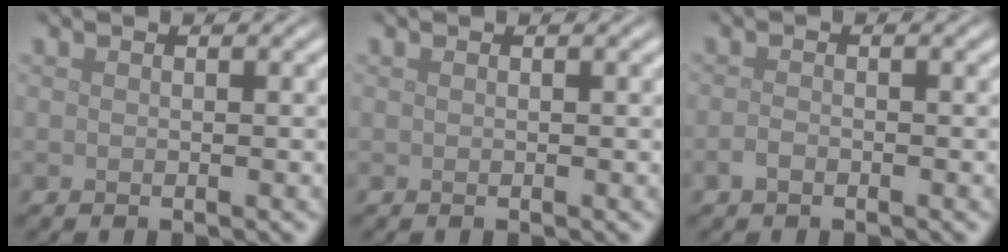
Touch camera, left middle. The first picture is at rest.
{"total": 0.0}
{"total": 1.0, "force": [-0.6, 0.5, 0.6], "torque": [-0.014, -0.001, -0.014]}